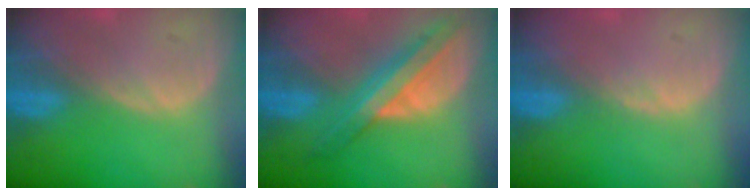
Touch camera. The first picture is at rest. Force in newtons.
{"total": 8.2, "press": 6.9, "slide": 4.5}
{"total": 0.5, "press": 0.5, "slide": 0.1}